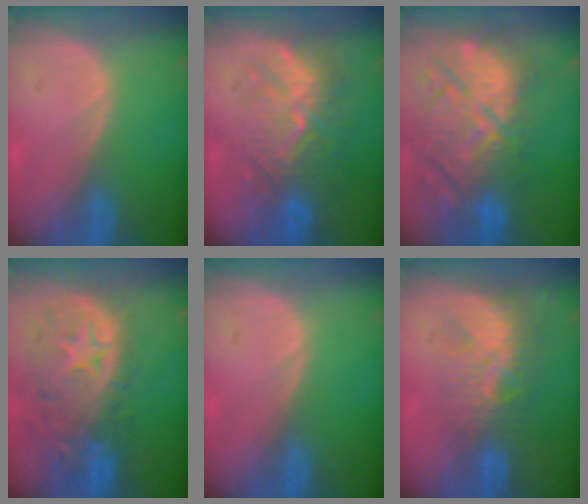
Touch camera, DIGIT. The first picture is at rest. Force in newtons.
{"total": 9.4, "press": 9.0, "slide": 2.7}
{"total": 13.8, "press": 12.6, "slide": 5.6}
{"total": 12.4, "press": 10.5, "slide": 6.7}
{"total": 0.0}
{"total": 9.0, "press": 7.7, "slide": 4.6}